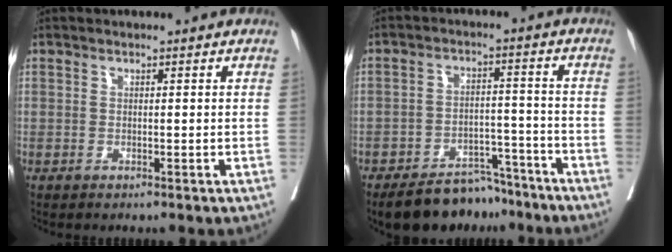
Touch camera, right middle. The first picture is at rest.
{"total": 10.2, "force": [-9.0, 3.8, 2.9], "torque": [-0.026, 0.014, -0.142]}